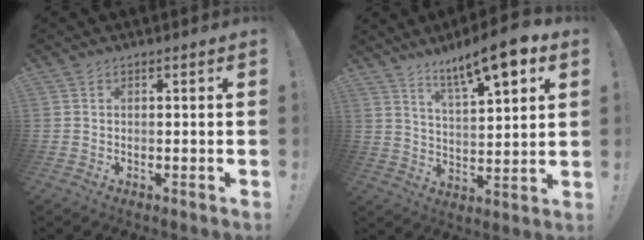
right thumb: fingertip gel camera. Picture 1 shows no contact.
{"total": 13.3, "force": [9.3, 2.5, 9.2], "torque": [-0.155, -0.051, 0.151]}